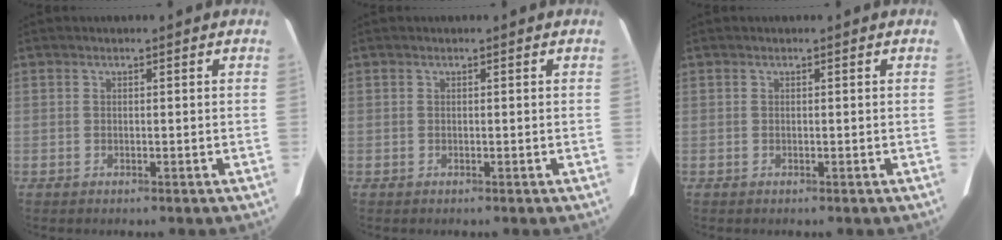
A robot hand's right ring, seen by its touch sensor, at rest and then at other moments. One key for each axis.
{"total": 0.0}
{"total": 0.0}